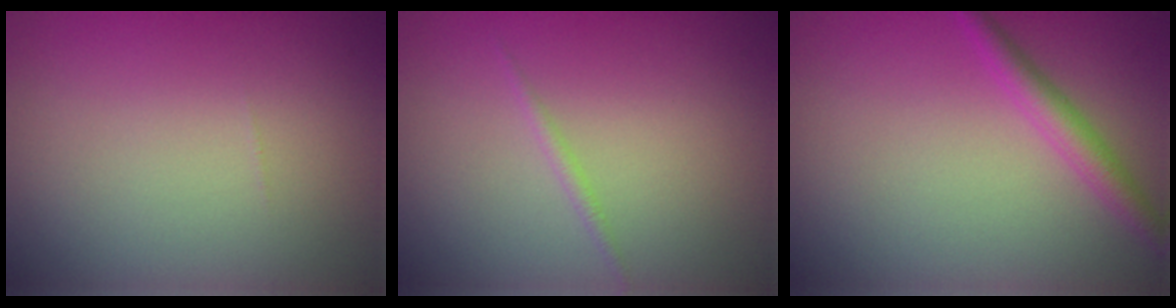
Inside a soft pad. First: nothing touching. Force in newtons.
{"total": 0.8, "press": 0.8, "slide": 0.1}
{"total": 2.4, "press": 2.4, "slide": 0.1}